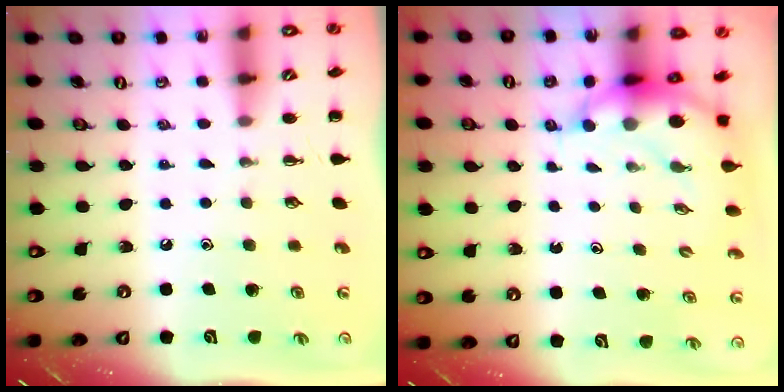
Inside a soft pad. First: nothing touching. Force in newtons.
{"total": 6.2, "press": 6.0, "slide": 1.2}